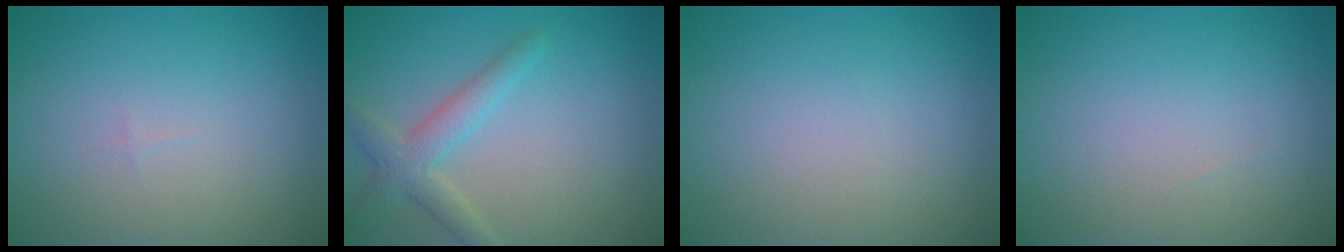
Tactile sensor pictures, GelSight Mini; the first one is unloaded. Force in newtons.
{"total": 3.0, "press": 3.0, "slide": 0.1}
{"total": 0.0}
{"total": 0.0}